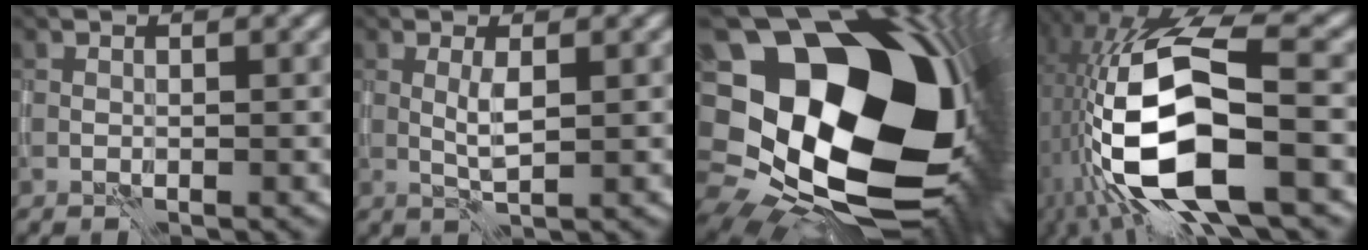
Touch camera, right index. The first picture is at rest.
{"total": 1.8, "force": [0.2, 0.3, 1.8], "torque": [-0.040, -0.001, 0.005]}
{"total": 23.5, "force": [1.1, 16.7, 16.6], "torque": [-0.299, -0.041, 0.017]}
{"total": 16.0, "force": [-4.4, 6.2, 14.1], "torque": [-0.277, -0.015, -0.077]}